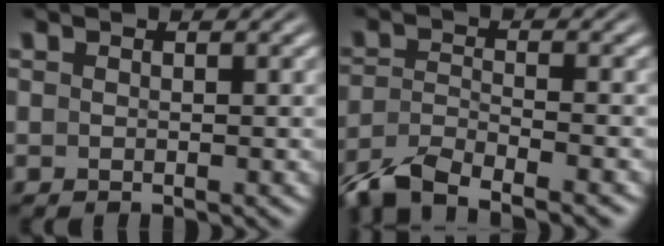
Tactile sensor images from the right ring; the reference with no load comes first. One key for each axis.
{"total": 7.0, "fx": -5.9, "fy": 2.4, "fz": 3.0, "tx": -0.059, "ty": -0.019, "tz": -0.088}